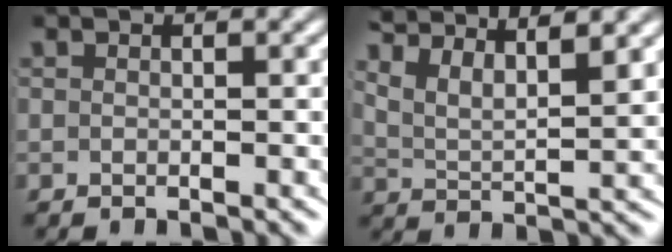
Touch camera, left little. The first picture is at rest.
{"total": 6.2, "force": [3.8, 3.5, 3.4], "torque": [-0.074, 0.006, 0.049]}